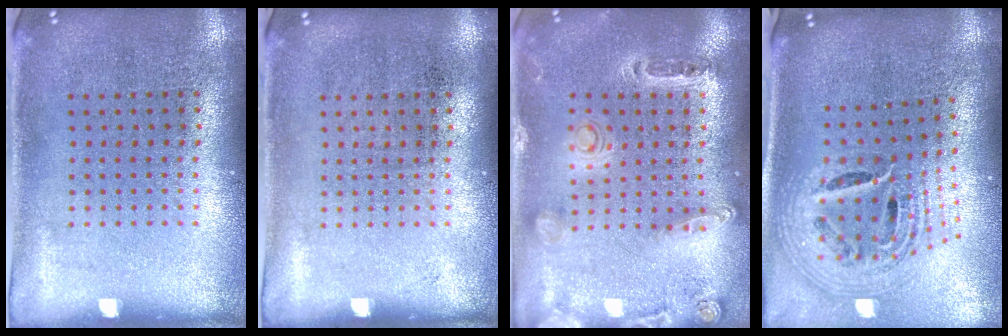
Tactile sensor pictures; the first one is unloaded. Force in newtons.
{"total": 0.0}
{"total": 0.9, "press": 0.9, "slide": 0.2}
{"total": 2.6, "press": 1.8, "slide": 1.9}